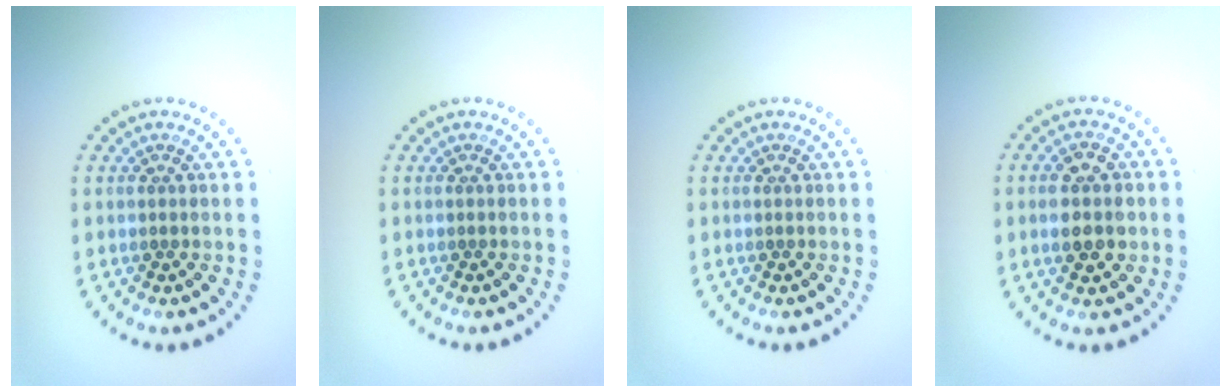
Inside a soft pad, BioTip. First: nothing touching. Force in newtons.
{"total": 0.0}
{"total": 0.0}
{"total": 3.7, "press": 3.7, "slide": 0.1}